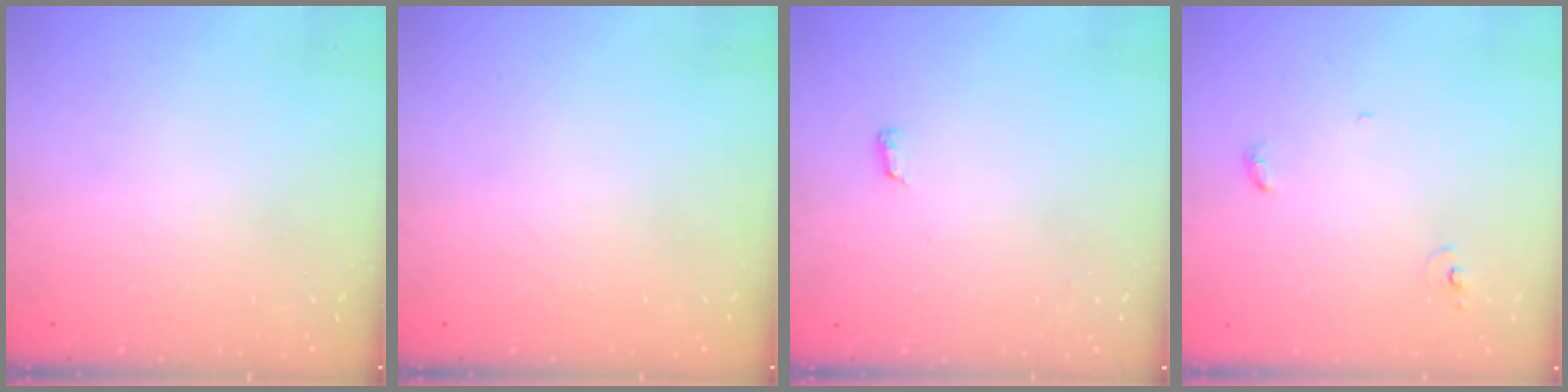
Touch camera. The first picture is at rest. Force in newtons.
{"total": 0.0}
{"total": 6.4, "press": 3.8, "slide": 5.1}
{"total": 3.6, "press": 3.6, "slide": 0.2}